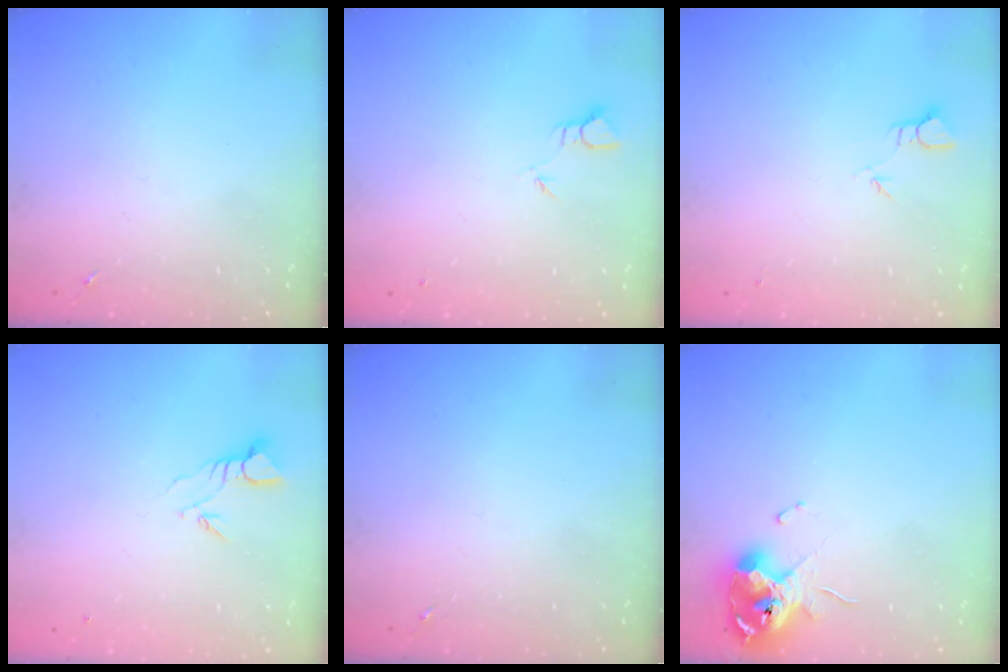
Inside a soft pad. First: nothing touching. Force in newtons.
{"total": 2.0, "press": 2.0, "slide": 0.1}
{"total": 2.4, "press": 2.4, "slide": 0.2}
{"total": 3.9, "press": 3.9, "slide": 0.3}
{"total": 0.0}
{"total": 11.9, "press": 11.8, "slide": 1.4}